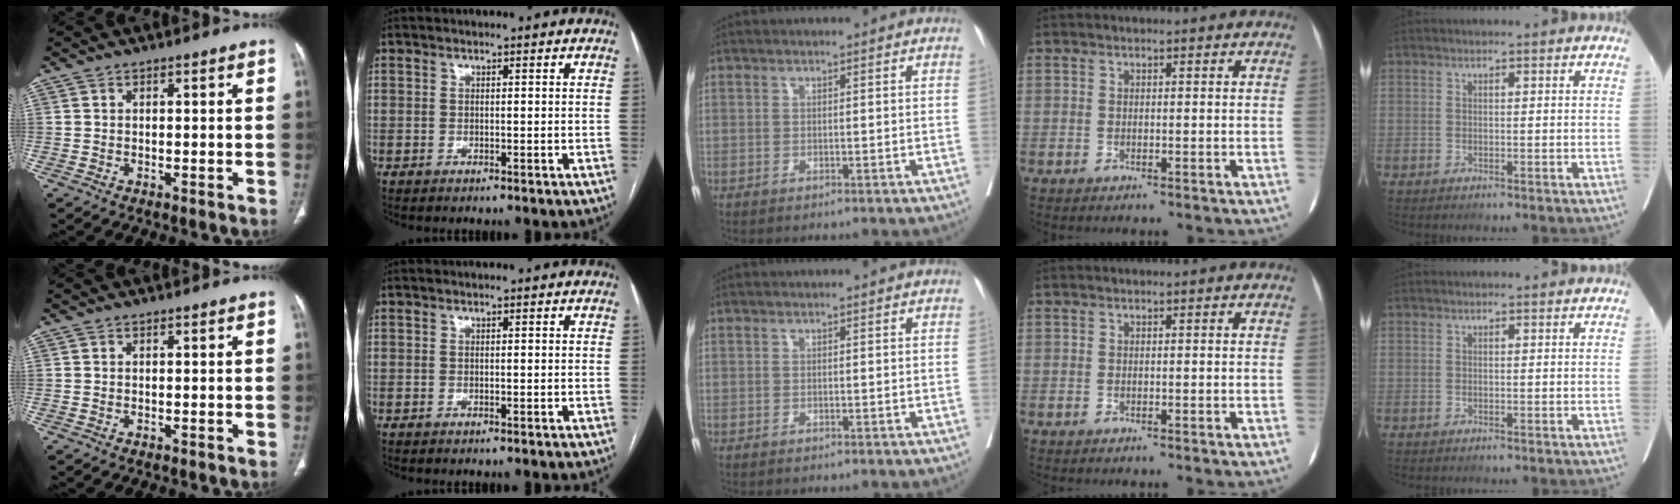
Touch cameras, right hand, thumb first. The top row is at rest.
{}